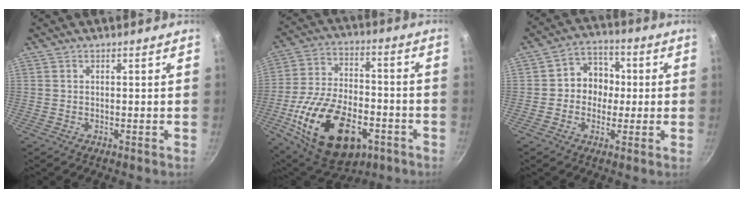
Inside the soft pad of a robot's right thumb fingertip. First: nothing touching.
{"total": 25.2, "force": [-9.6, 14.5, 18.2], "torque": [-0.310, 0.032, -0.153]}
{"total": 8.3, "force": [0.0, 7.4, 3.9], "torque": [-0.010, 0.019, -0.014]}